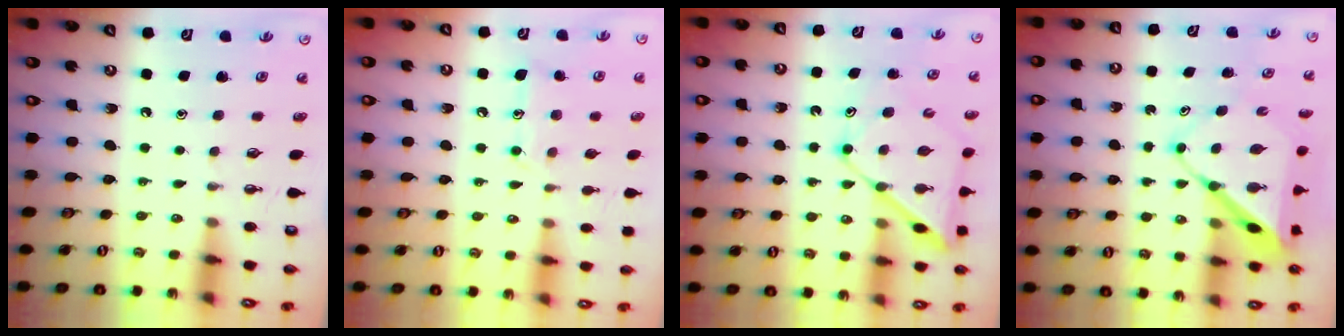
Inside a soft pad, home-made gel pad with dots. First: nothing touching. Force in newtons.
{"total": 11.2, "press": 11.2, "slide": 0.8}
{"total": 12.8, "press": 12.8, "slide": 1.1}
{"total": 10.8, "press": 10.8, "slide": 0.9}